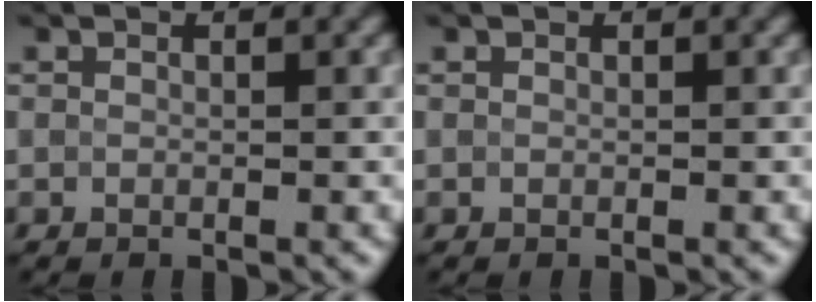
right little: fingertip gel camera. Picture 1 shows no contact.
{"total": 0.0}